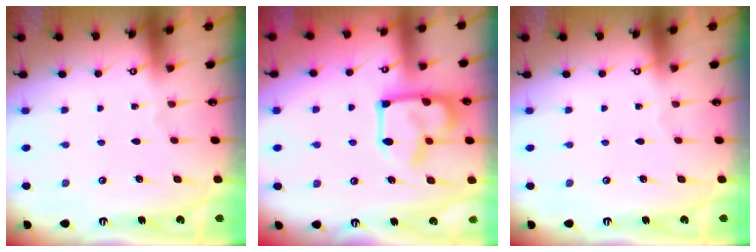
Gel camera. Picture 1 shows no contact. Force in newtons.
{"total": 16.5, "press": 16.4, "slide": 1.0}
{"total": 0.0}